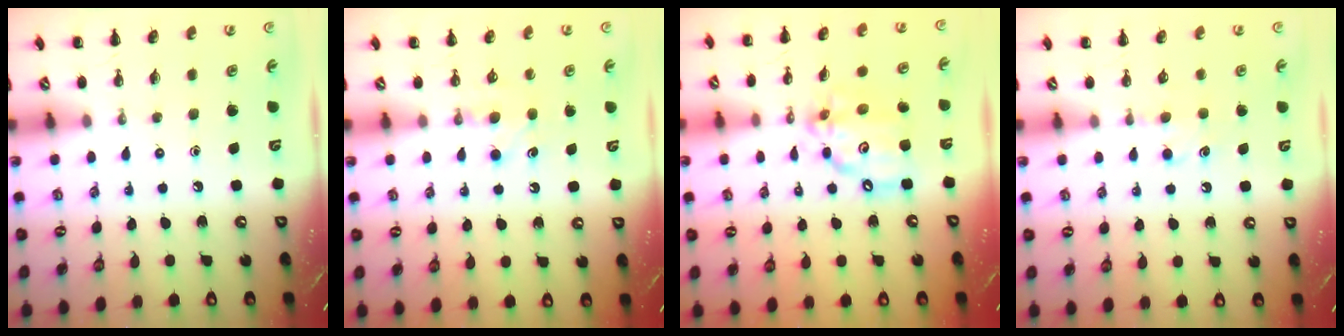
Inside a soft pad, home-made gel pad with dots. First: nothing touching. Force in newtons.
{"total": 4.4, "press": 4.3, "slide": 1.1}
{"total": 13.3, "press": 12.9, "slide": 3.4}
{"total": 5.1, "press": 4.9, "slide": 1.5}